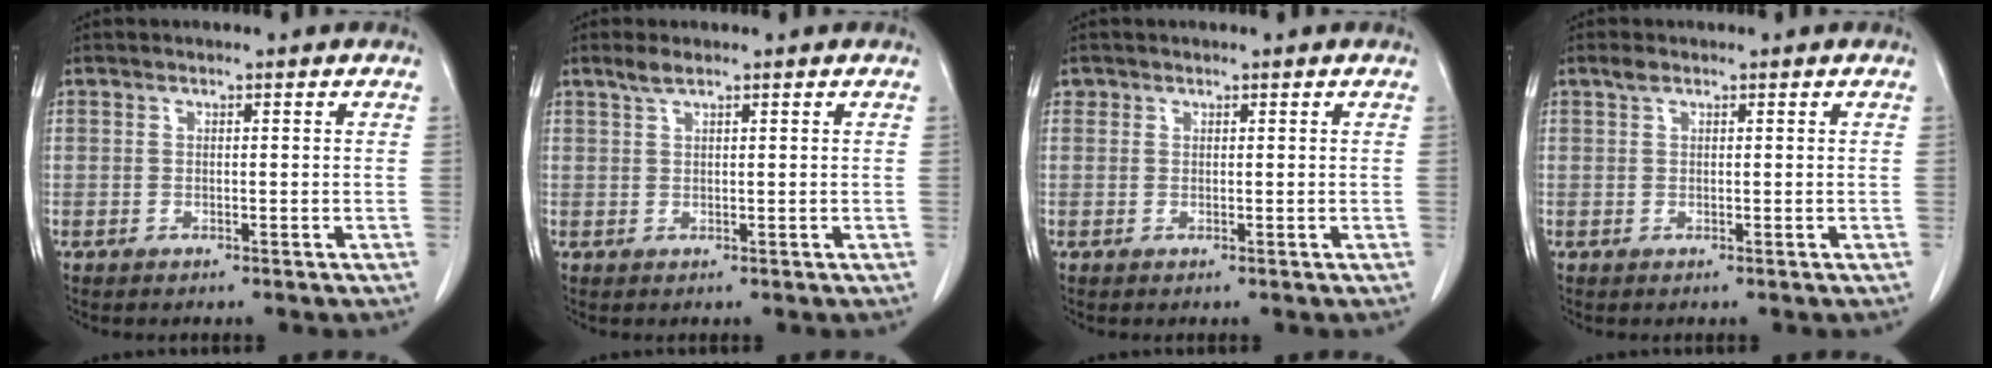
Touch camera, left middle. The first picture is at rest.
{"total": 1.7, "force": [1.3, 0.2, 1.1], "torque": [-0.026, 0.006, 0.028]}
{"total": 0.6, "force": [0.3, 0.4, 0.0], "torque": [0.003, 0.003, 0.005]}
{"total": 1.0, "force": [0.7, 0.4, 0.6], "torque": [-0.014, 0.010, 0.015]}